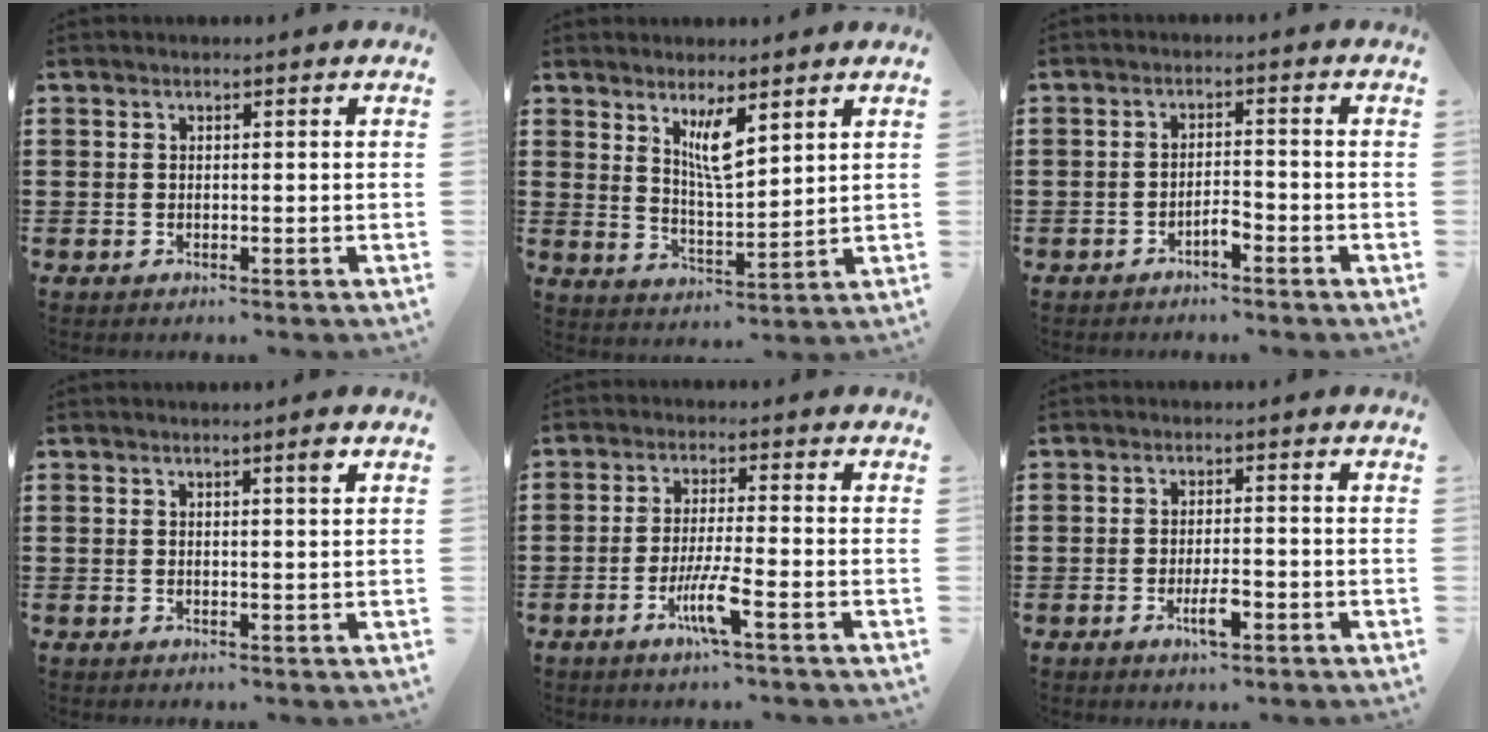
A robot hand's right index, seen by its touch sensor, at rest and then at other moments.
{"total": 6.1, "force": [3.4, 1.6, 4.8], "torque": [-0.096, -0.003, 0.058]}
{"total": 2.4, "force": [-1.8, 0.5, 1.5], "torque": [-0.029, 0.003, -0.034]}
{"total": 1.8, "force": [1.1, 0.0, 1.5], "torque": [-0.022, -0.004, 0.016]}
{"total": 6.0, "force": [-2.9, 0.1, 5.2], "torque": [-0.105, -0.015, -0.055]}
{"total": 3.9, "force": [-1.7, 1.0, 3.3], "torque": [-0.068, -0.002, -0.034]}